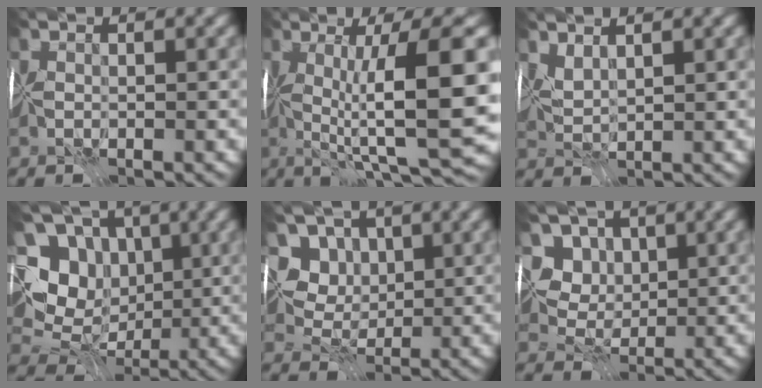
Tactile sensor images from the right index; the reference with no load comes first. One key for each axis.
{"total": 11.8, "fx": 0.7, "fy": 0.7, "fz": 11.7, "tx": -0.184, "ty": 0.007, "tz": 0.032}
{"total": 1.9, "fx": 1.8, "fy": -0.6, "fz": 0.1, "tx": -0.004, "ty": 0.001, "tz": 0.043}
{"total": 9.6, "fx": 2.7, "fy": 7.8, "fz": 4.9, "tx": -0.093, "ty": 0.011, "tz": 0.043}
{"total": 4.7, "fx": 2.4, "fy": 3.8, "fz": 1.6, "tx": -0.019, "ty": 0.001, "tz": 0.025}
{"total": 4.3, "fx": 2.3, "fy": 3.4, "fz": 1.2, "tx": -0.011, "ty": -0.005, "tz": 0.028}